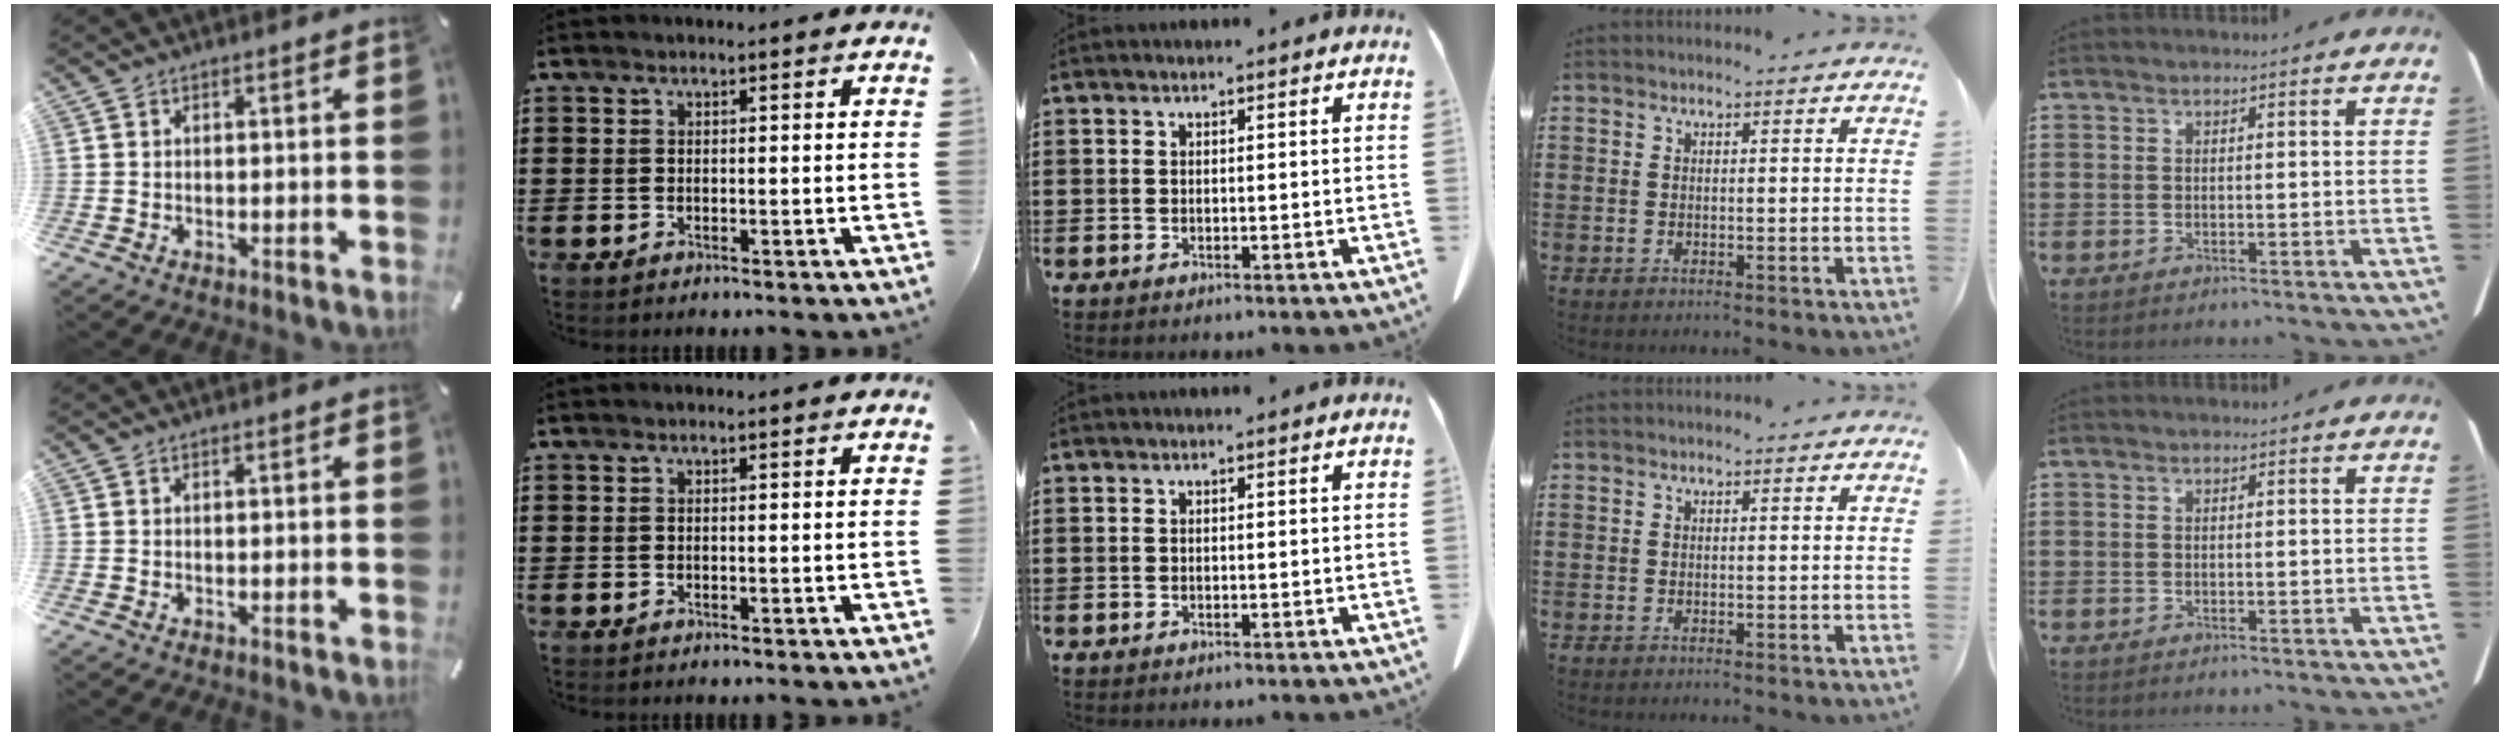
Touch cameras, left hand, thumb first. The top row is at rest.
{}